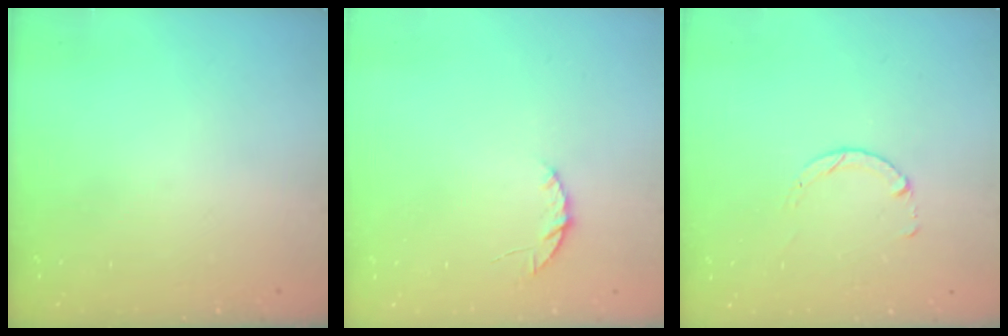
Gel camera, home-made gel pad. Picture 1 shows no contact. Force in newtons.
{"total": 3.8, "press": 3.8, "slide": 0.5}
{"total": 1.4, "press": 1.4, "slide": 0.2}